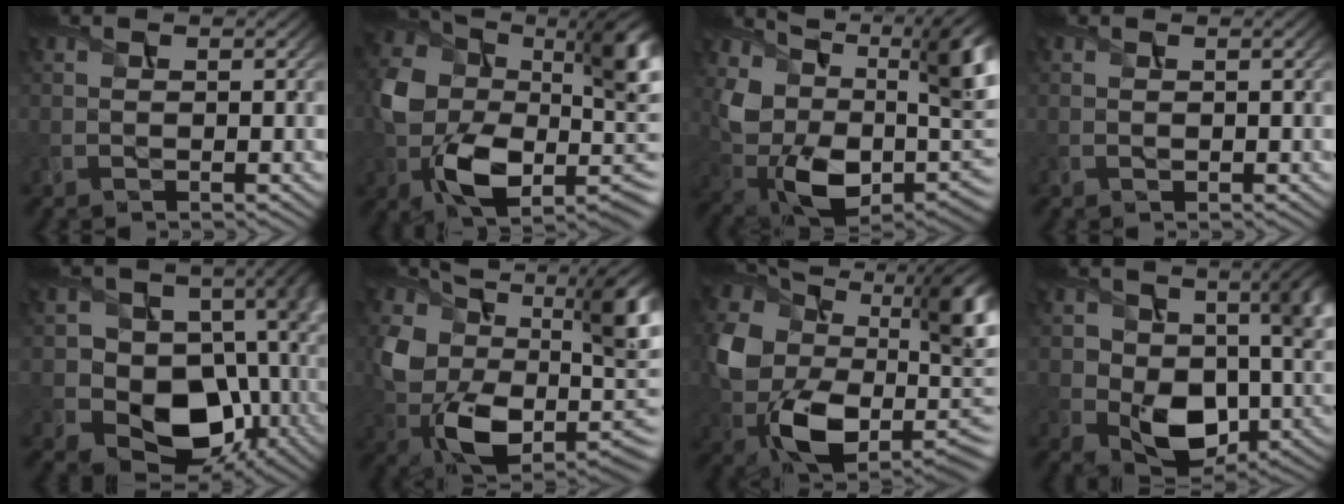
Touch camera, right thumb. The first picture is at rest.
{"total": 15.3, "force": [-1.4, 9.4, 12.0], "torque": [-0.227, -0.036, -0.019]}
{"total": 16.7, "force": [4.4, 11.3, 11.4], "torque": [-0.213, -0.022, 0.093]}
{"total": 0.7, "force": [0.3, 0.3, 0.5], "torque": [-0.011, 0.000, 0.007]}
{"total": 13.0, "force": [-2.2, 10.3, 7.7], "torque": [-0.096, -0.026, -0.055]}
{"total": 16.6, "force": [2.6, 10.5, 12.6], "torque": [-0.239, -0.032, 0.053]}
{"total": 16.6, "force": [1.3, 10.9, 12.4], "torque": [-0.244, -0.041, 0.034]}
{"total": 11.1, "force": [0.5, 7.8, 7.9], "torque": [-0.131, -0.040, 0.022]}